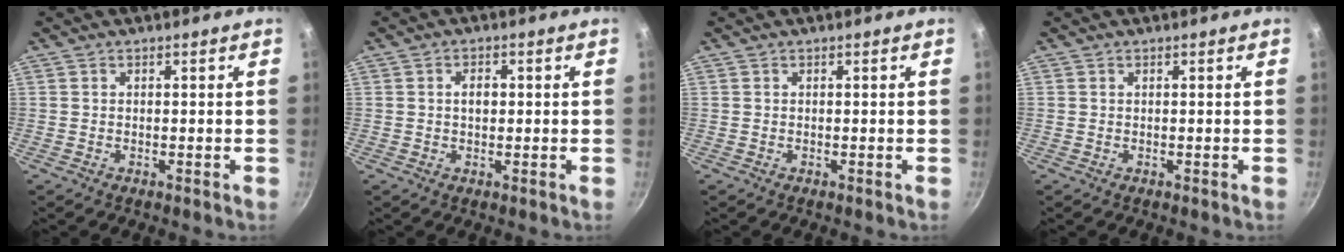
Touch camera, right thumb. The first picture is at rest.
{"total": 2.5, "force": [0.3, 1.6, 1.9], "torque": [-0.025, 0.004, 0.004]}
{"total": 0.0}
{"total": 0.0}